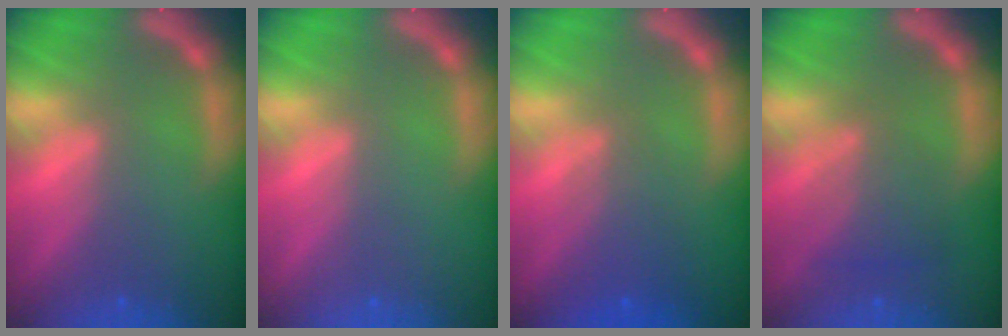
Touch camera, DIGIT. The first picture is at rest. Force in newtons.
{"total": 0.0}
{"total": 3.6}
{"total": 4.0}